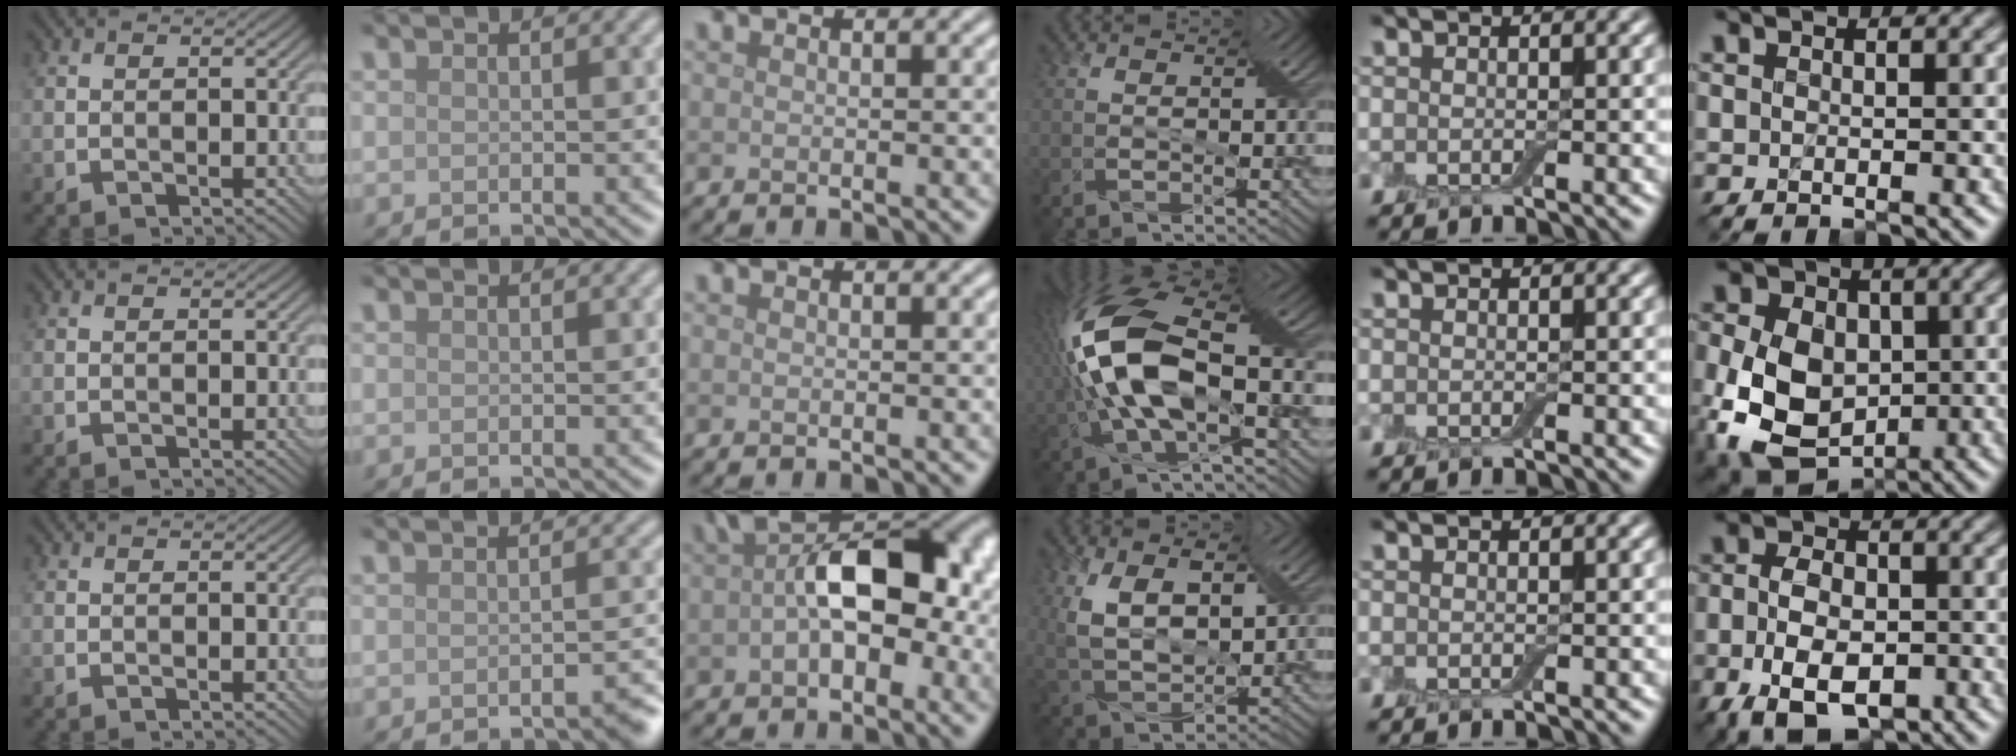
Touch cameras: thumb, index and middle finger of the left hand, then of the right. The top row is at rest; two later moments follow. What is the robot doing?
{"motion": "cut", "object": "aluminum foil"}